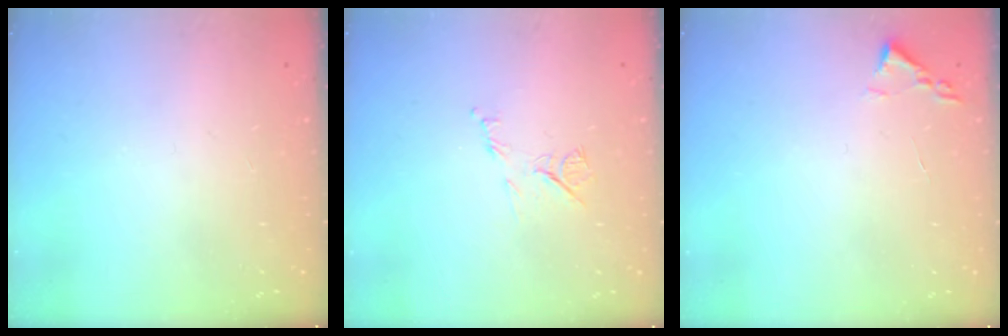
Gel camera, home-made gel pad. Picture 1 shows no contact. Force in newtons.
{"total": 6.6, "press": 6.5, "slide": 0.9}
{"total": 1.8, "press": 1.7, "slide": 0.2}